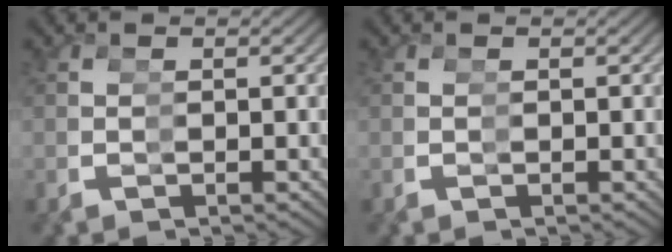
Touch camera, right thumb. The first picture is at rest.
{"total": 0.0}